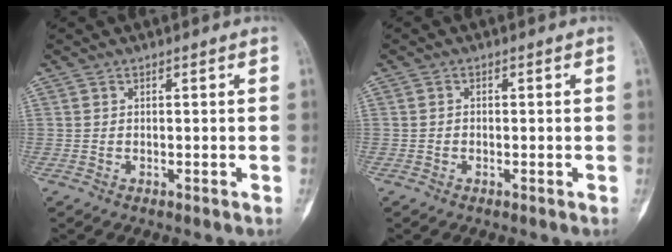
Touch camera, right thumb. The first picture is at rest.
{"total": 0.7, "force": [-0.2, 0.7, 0.2], "torque": [0.005, 0.004, -0.005]}